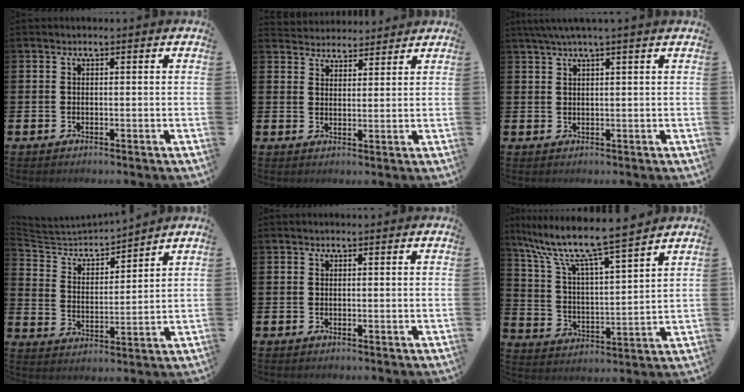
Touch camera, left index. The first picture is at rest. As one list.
[{"total": 3.8, "force": [3.6, 0.8, -0.6], "torque": [-0.002, -0.017, 0.067]}, {"total": 2.9, "force": [2.2, -0.4, 1.9], "torque": [-0.044, 0.004, 0.041]}, {"total": 4.9, "force": [4.8, 0.7, 0.5], "torque": [-0.035, -0.038, 0.079]}, {"total": 0.0}, {"total": 10.3, "force": [9.1, 1.0, 4.7], "torque": [-0.119, -0.061, 0.152]}]